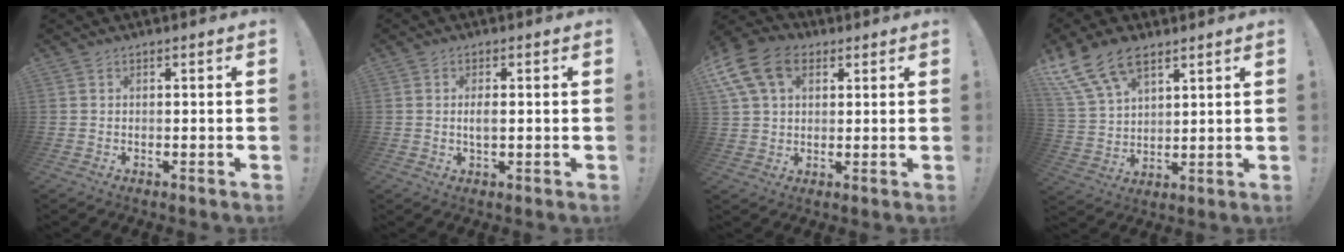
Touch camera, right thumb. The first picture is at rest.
{"total": 2.5, "force": [-0.2, 0.8, 2.3], "torque": [-0.030, -0.003, -0.007]}
{"total": 14.4, "force": [5.8, 9.9, 8.6], "torque": [-0.163, -0.015, 0.114]}
{"total": 13.8, "force": [9.0, 7.4, 7.3], "torque": [-0.148, -0.044, 0.171]}